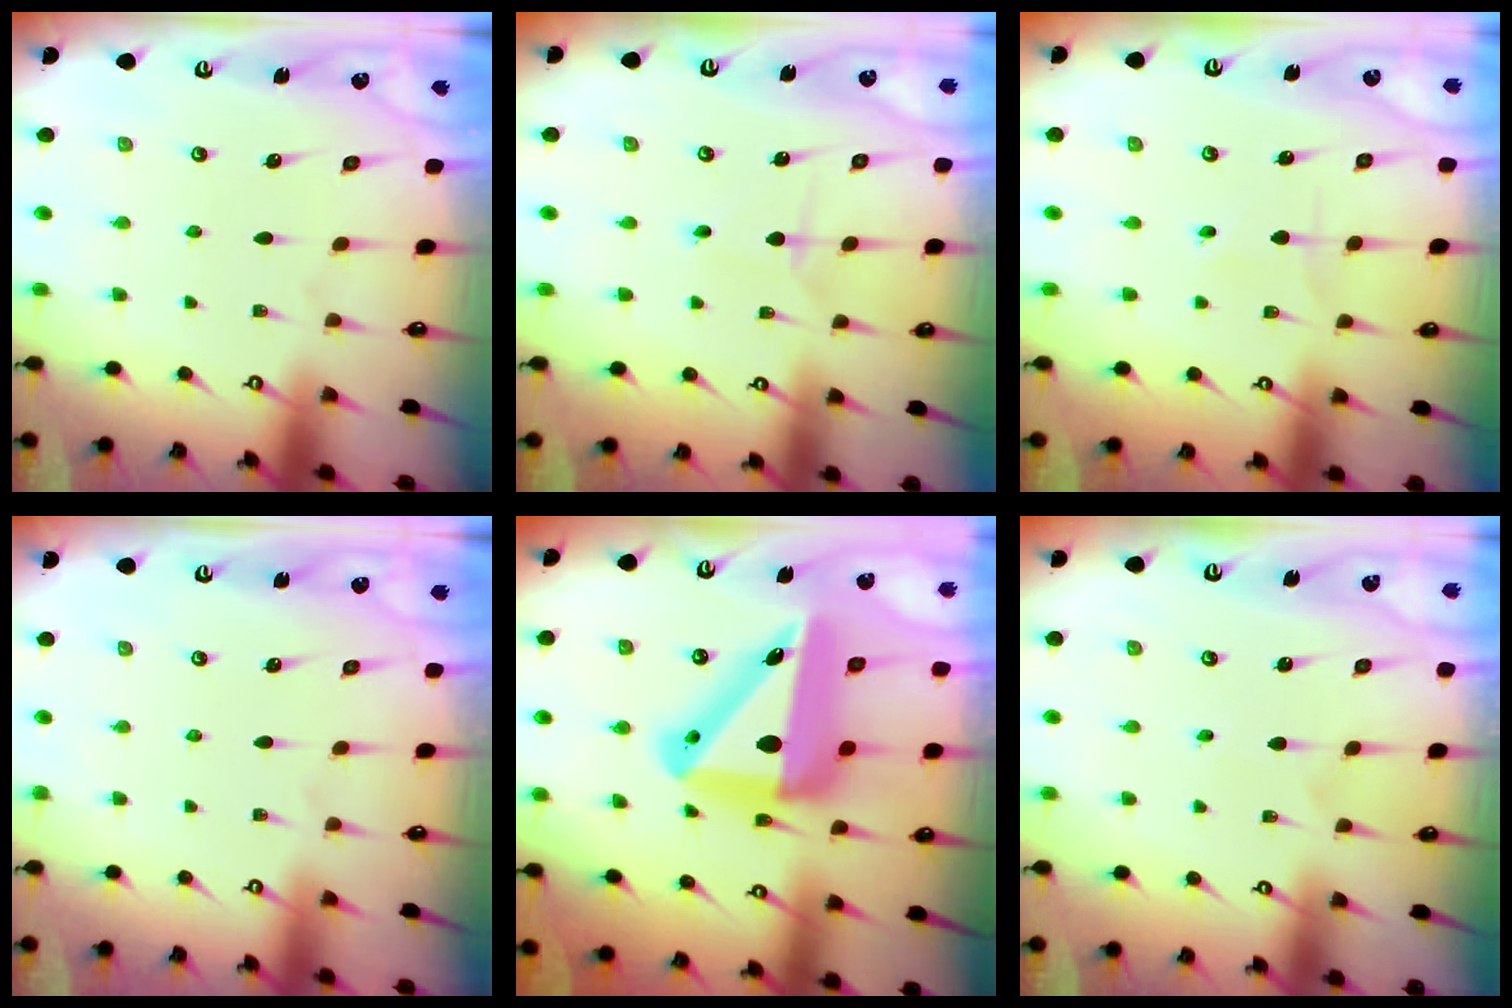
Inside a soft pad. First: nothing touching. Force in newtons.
{"total": 1.6, "press": 1.6, "slide": 0.0}
{"total": 1.3, "press": 1.3, "slide": 0.1}
{"total": 0.0}
{"total": 18.2, "press": 17.8, "slide": 3.9}
{"total": 1.6, "press": 1.6, "slide": 0.1}